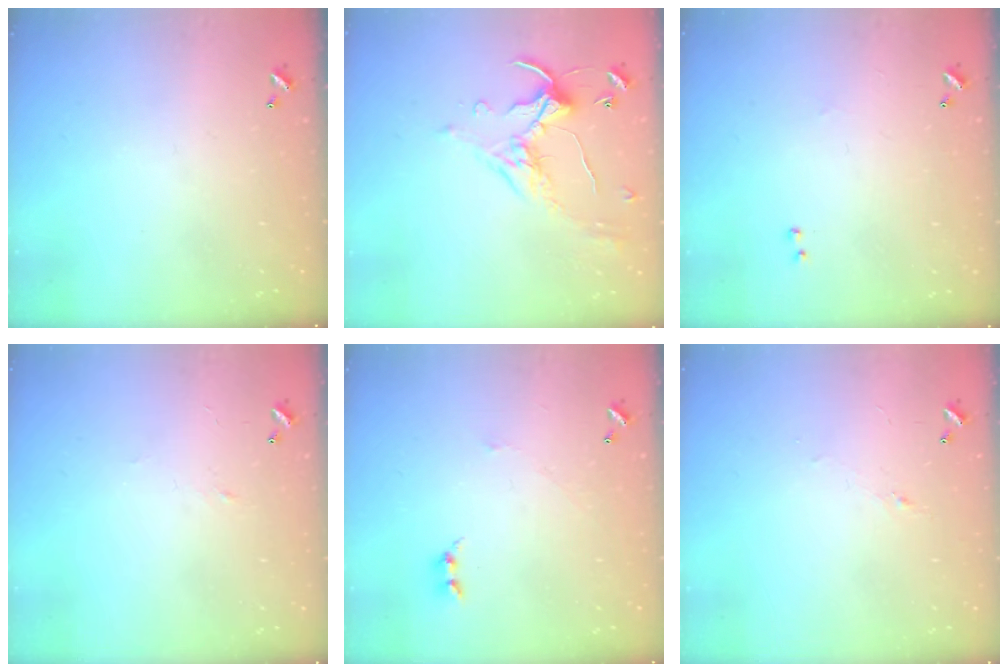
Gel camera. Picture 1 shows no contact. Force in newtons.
{"total": 1.2, "press": 0.6, "slide": 1.0}
{"total": 2.1, "press": 2.0, "slide": 0.7}
{"total": 2.9, "press": 2.9, "slide": 0.4}
{"total": 2.7, "press": 2.6, "slide": 0.4}
{"total": 0.9, "press": 0.6, "slide": 0.7}